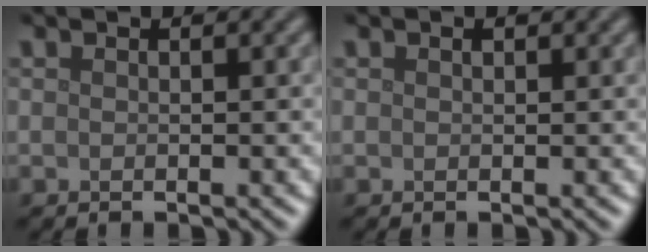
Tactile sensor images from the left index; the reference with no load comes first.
{"total": 0.6, "force": [0.4, 0.2, 0.4], "torque": [-0.007, 0.001, 0.005]}